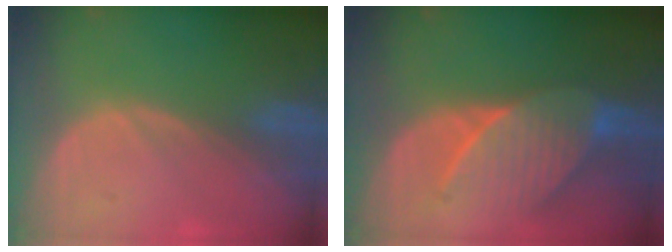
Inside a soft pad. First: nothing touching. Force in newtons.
{"total": 7.6, "press": 7.6, "slide": 0.1}